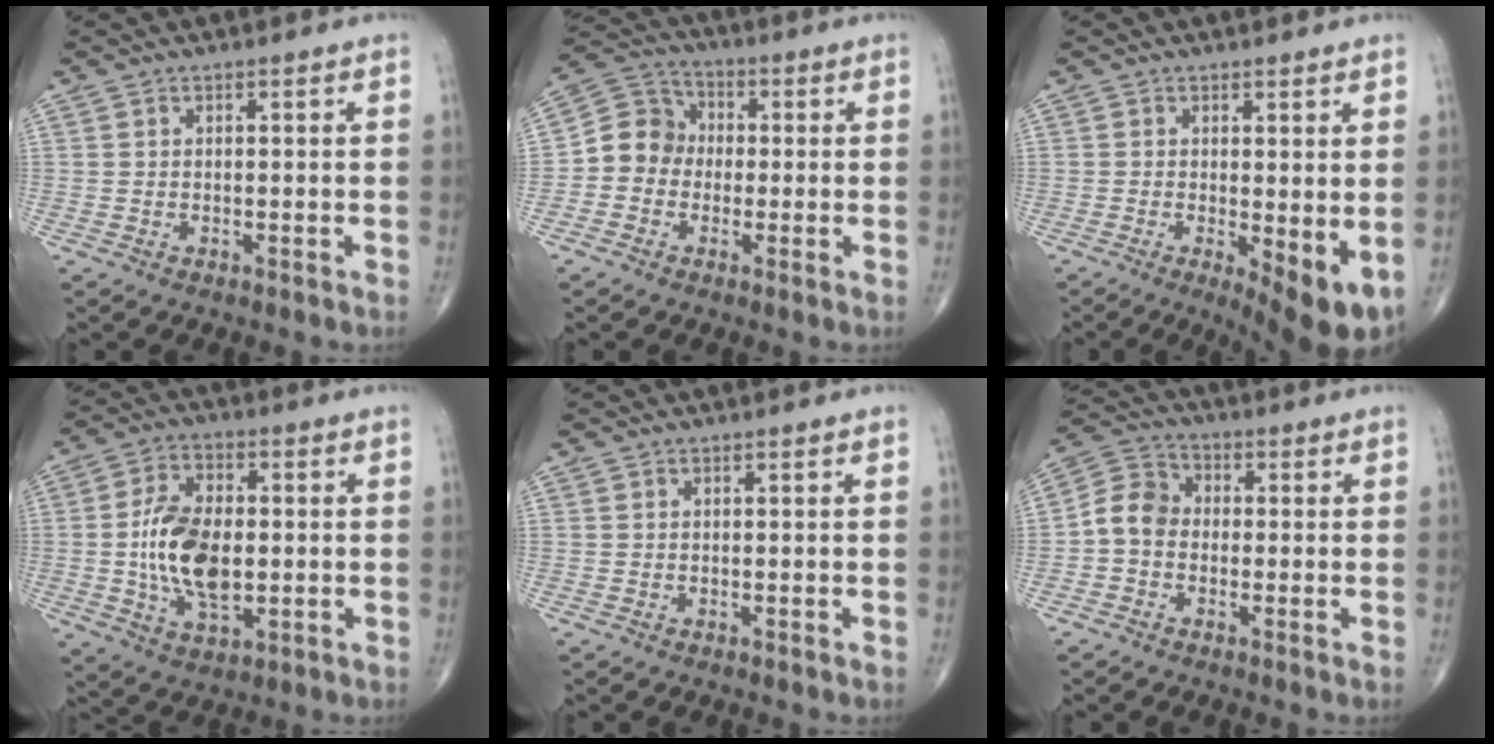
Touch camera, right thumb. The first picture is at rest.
{"total": 8.4, "force": [-1.1, 7.6, 3.6], "torque": [-0.042, 0.035, -0.035]}
{"total": 8.1, "force": [-1.3, 2.6, 7.5], "torque": [-0.109, -0.023, -0.014]}
{"total": 13.6, "force": [-0.7, 7.7, 11.2], "torque": [-0.197, 0.002, -0.009]}
{"total": 0.0}
{"total": 6.8, "force": [-1.1, 5.6, 3.7], "torque": [-0.054, 0.026, -0.038]}